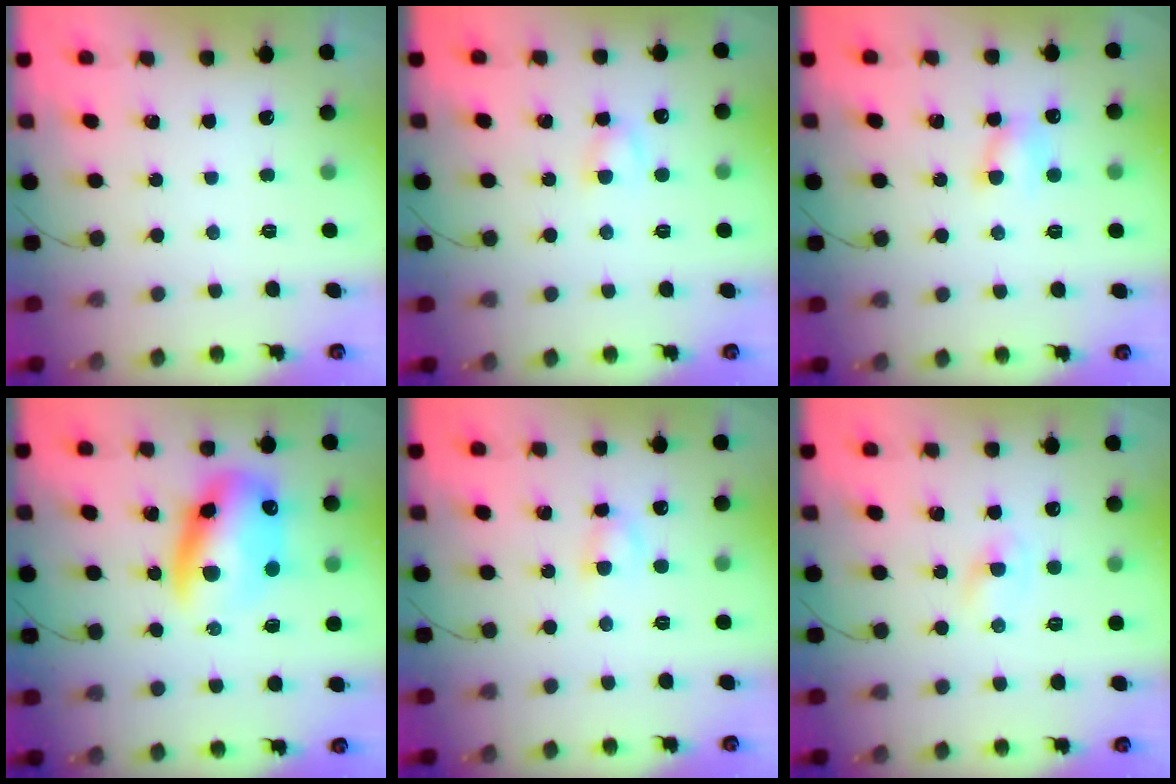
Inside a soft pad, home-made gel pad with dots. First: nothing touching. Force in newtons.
{"total": 3.4, "press": 3.3, "slide": 1.1}
{"total": 4.9, "press": 4.8, "slide": 0.7}
{"total": 13.5, "press": 13.2, "slide": 3.1}
{"total": 3.5, "press": 3.2, "slide": 1.4}
{"total": 1.8, "press": 1.5, "slide": 0.9}